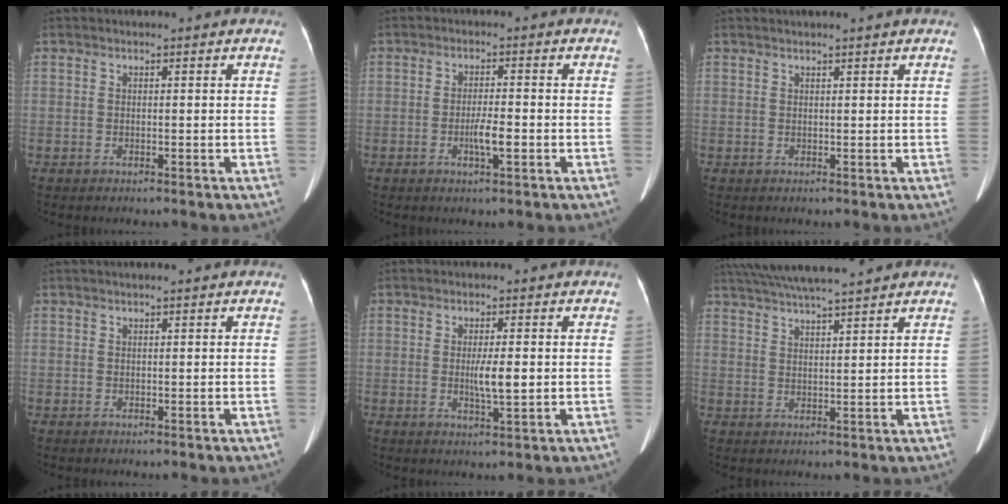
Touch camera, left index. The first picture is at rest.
{"total": 3.3, "force": [-1.5, 0.4, 3.0], "torque": [-0.057, -0.004, -0.024]}
{"total": 2.4, "force": [2.1, -0.1, 1.3], "torque": [-0.016, 0.021, 0.030]}
{"total": 0.6, "force": [0.4, -0.1, 0.5], "torque": [-0.010, 0.010, 0.011]}
{"total": 3.6, "force": [-0.4, 0.4, 3.6], "torque": [-0.068, -0.008, -0.004]}
{"total": 12.1, "force": [10.7, 0.5, 5.6], "torque": [-0.107, 0.032, 0.166]}